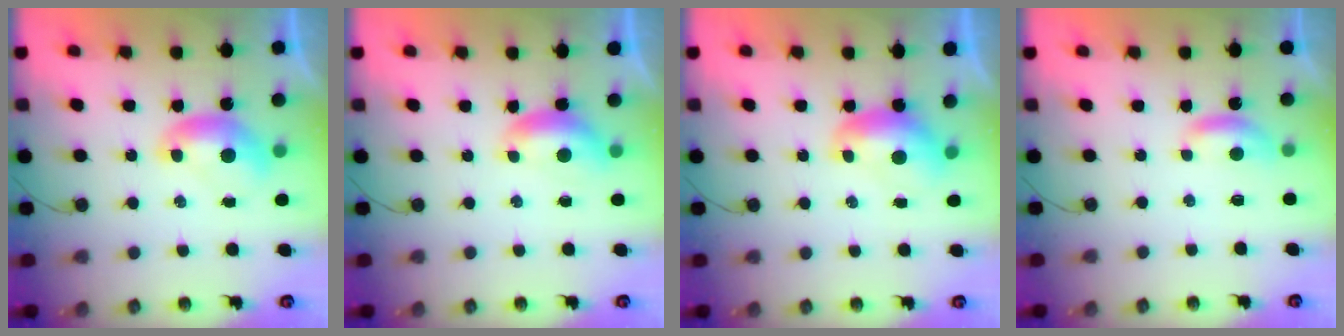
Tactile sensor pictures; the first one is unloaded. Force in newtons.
{"total": 0.9, "press": 0.7, "slide": 0.6}
{"total": 1.3, "press": 1.2, "slide": 0.4}
{"total": 1.1, "press": 1.0, "slide": 0.5}